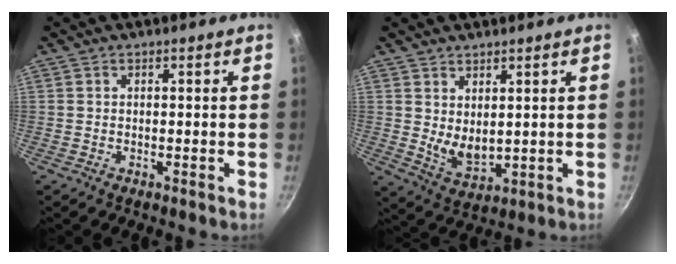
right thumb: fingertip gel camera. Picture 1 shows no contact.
{"total": 5.8, "force": [2.4, 3.1, 4.3], "torque": [-0.067, -0.029, 0.053]}